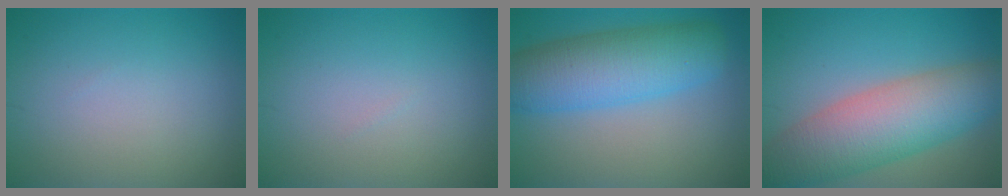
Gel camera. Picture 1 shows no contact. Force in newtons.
{"total": 0.0}
{"total": 8.1, "press": 8.1, "slide": 0.4}
{"total": 9.3, "press": 9.3, "slide": 0.6}